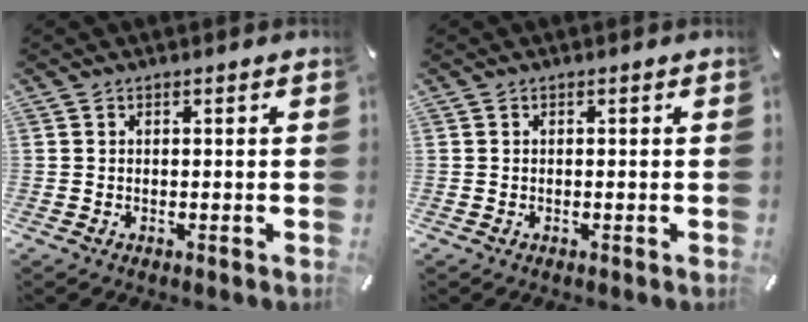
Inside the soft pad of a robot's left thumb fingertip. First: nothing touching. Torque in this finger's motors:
{"motor_torque": [-0.18, -0.09, -0.06, 0.00, -0.01]}